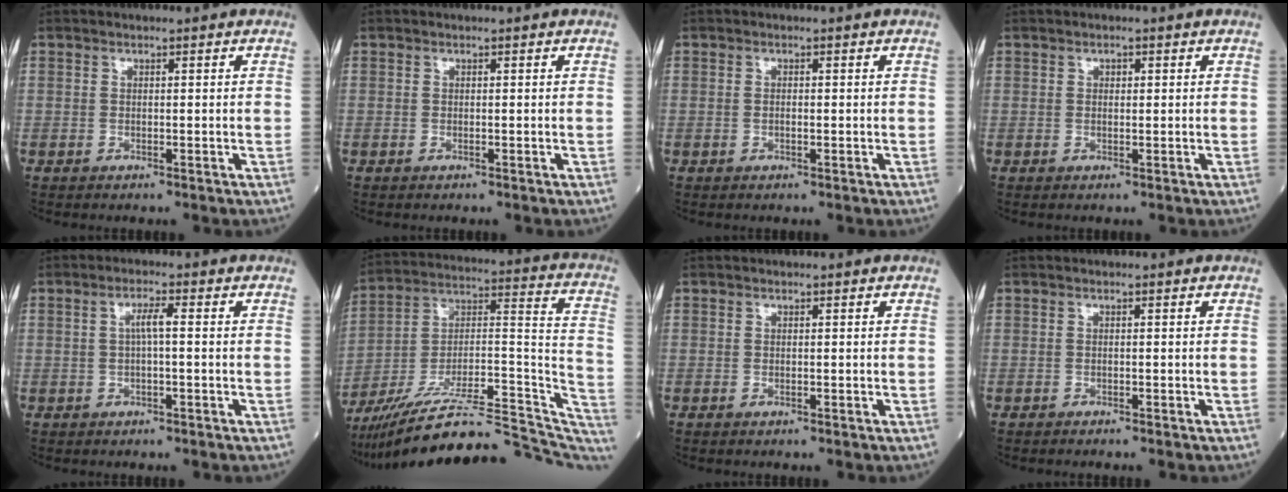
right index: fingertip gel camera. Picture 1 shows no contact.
{"total": 0.0}
{"total": 0.8, "force": [-0.1, 0.3, 0.7], "torque": [-0.015, 0.000, -0.003]}
{"total": 0.8, "force": [0.3, 0.5, 0.6], "torque": [-0.011, 0.000, 0.004]}
{"total": 2.7, "force": [0.1, 0.2, 2.6], "torque": [-0.051, 0.004, 0.002]}
{"total": 28.4, "force": [-23.8, 5.0, 14.7], "torque": [-0.167, 0.024, -0.353]}
{"total": 0.0}
{"total": 0.8, "force": [-0.8, 0.0, 0.3], "torque": [-0.002, 0.000, -0.012]}